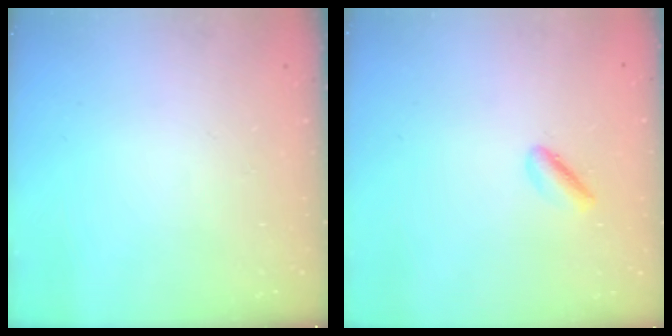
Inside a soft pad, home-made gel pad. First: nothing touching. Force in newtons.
{"total": 1.7, "press": 1.6, "slide": 0.5}